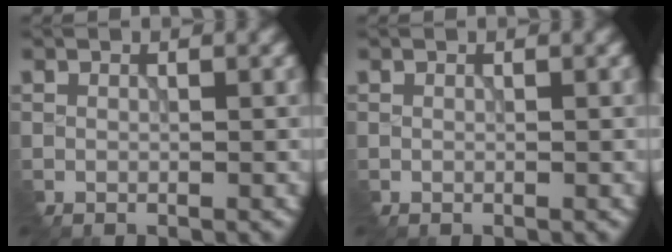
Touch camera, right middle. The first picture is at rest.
{"total": 0.0}